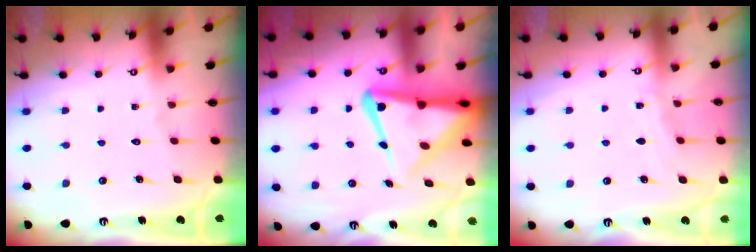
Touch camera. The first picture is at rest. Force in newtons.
{"total": 12.7, "press": 12.6, "slide": 1.4}
{"total": 4.0, "press": 3.9, "slide": 0.6}